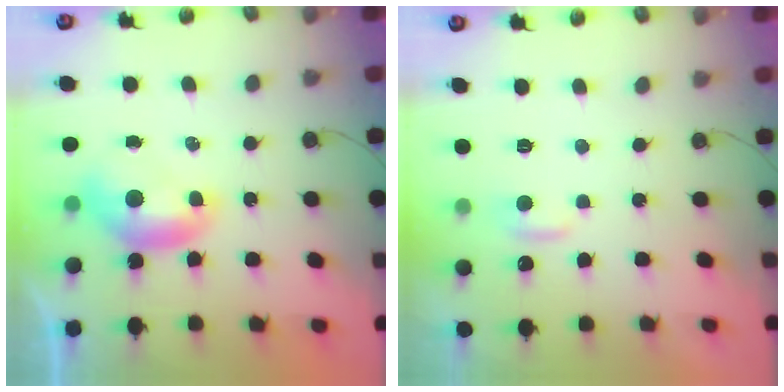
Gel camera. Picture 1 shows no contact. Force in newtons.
{"total": 2.0, "press": 2.0, "slide": 0.3}